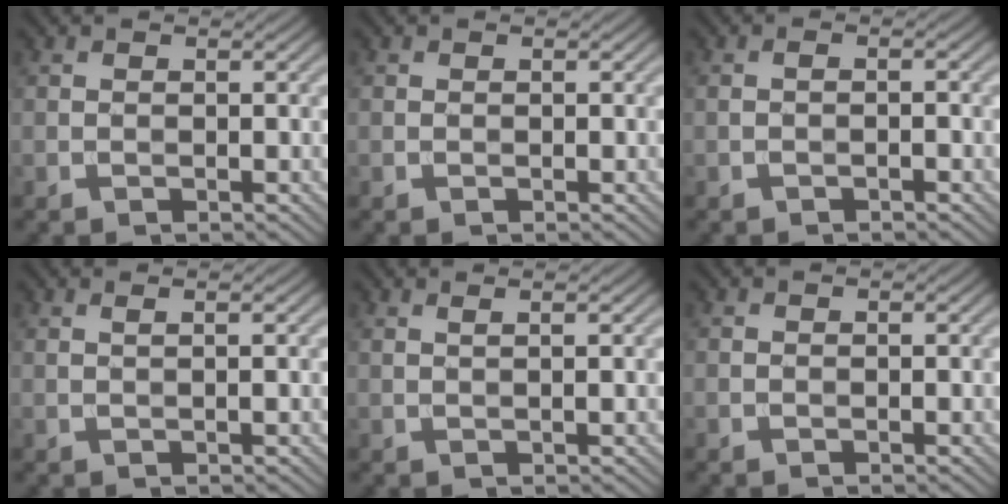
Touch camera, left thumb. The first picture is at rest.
{"total": 0.0}
{"total": 1.0, "force": [-0.6, 0.2, 0.8], "torque": [-0.015, 0.004, -0.015]}
{"total": 1.4, "force": [0.7, 0.2, 1.2], "torque": [-0.016, 0.003, 0.006]}
{"total": 1.8, "force": [1.0, 0.4, 1.5], "torque": [-0.019, 0.003, 0.005]}
{"total": 0.0}